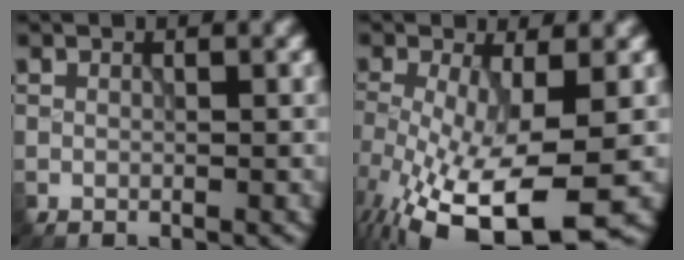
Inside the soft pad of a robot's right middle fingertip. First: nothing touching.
{"total": 12.4, "force": [-4.4, 4.6, 10.6], "torque": [-0.206, -0.040, -0.065]}